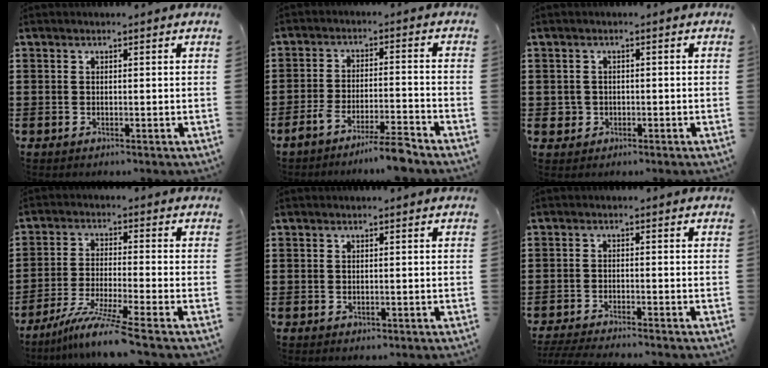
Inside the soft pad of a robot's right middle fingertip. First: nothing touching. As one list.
[{"total": 5.9, "force": [-5.3, -0.2, 2.6], "torque": [-0.053, -0.013, -0.102]}, {"total": 1.5, "force": [-0.4, 1.5, 0.3], "torque": [-0.011, 0.004, -0.010]}, {"total": 7.3, "force": [-5.7, -0.5, 4.6], "torque": [-0.093, -0.022, -0.109]}, {"total": 0.0}, {"total": 3.0, "force": [-2.9, -0.2, 0.7], "torque": [-0.020, -0.005, -0.061]}]